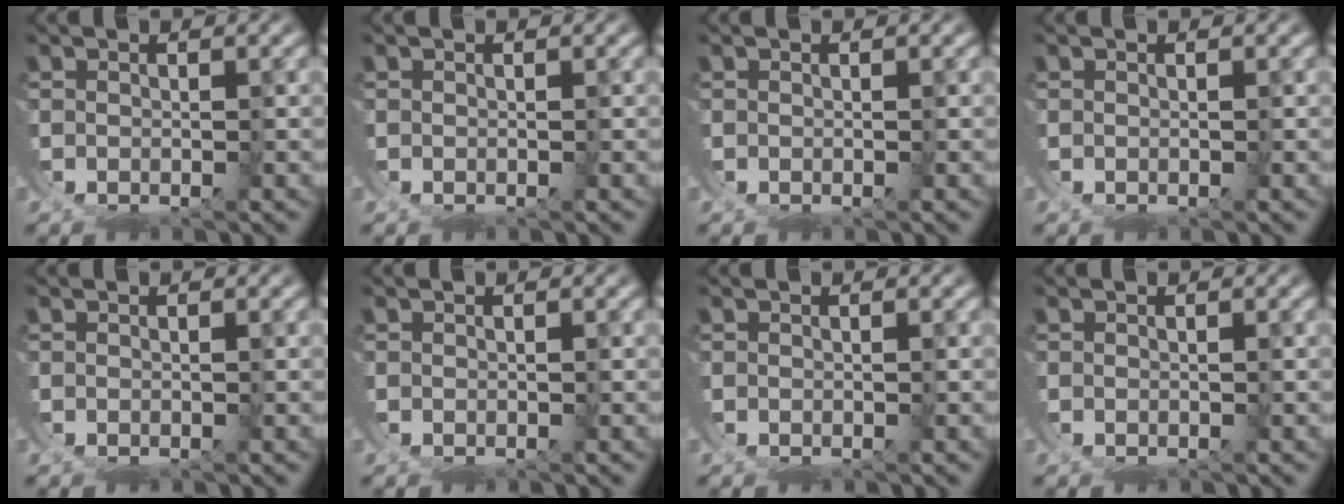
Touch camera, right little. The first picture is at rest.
{"total": 0.0}
{"total": 0.0}
{"total": 0.0}
{"total": 0.0}
{"total": 0.0}
{"total": 0.0}
{"total": 0.0}